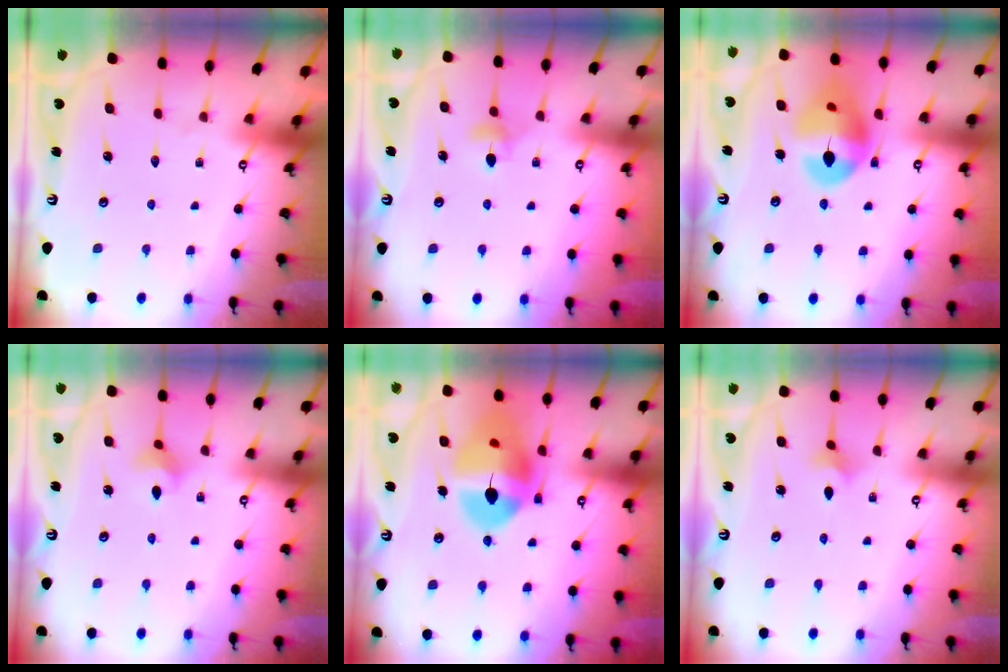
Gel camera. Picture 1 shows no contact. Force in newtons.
{"total": 4.0, "press": 3.9, "slide": 0.8}
{"total": 15.8, "press": 15.7, "slide": 1.8}
{"total": 4.0, "press": 4.0, "slide": 0.8}
{"total": 17.9, "press": 17.8, "slide": 1.9}
{"total": 1.8, "press": 1.7, "slide": 0.5}